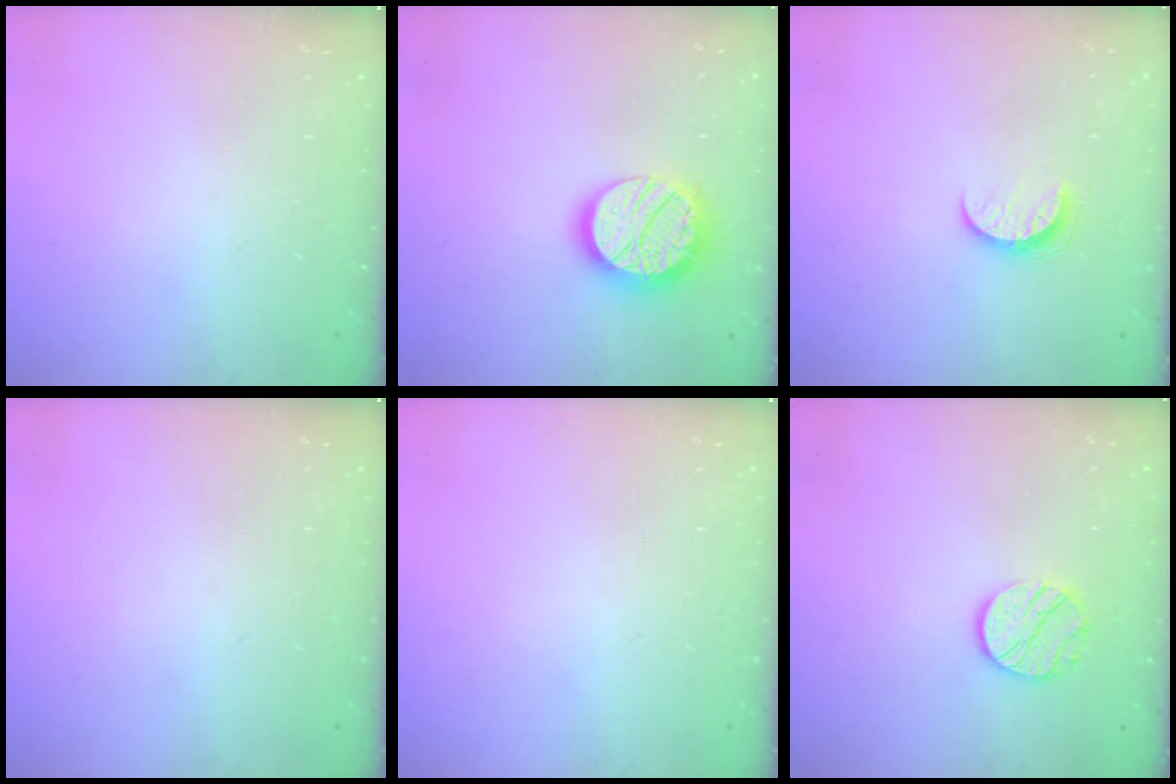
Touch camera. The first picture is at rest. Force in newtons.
{"total": 17.3, "press": 17.2, "slide": 1.2}
{"total": 7.5, "press": 7.4, "slide": 0.4}
{"total": 0.0}
{"total": 0.0}
{"total": 9.2, "press": 9.2, "slide": 0.3}